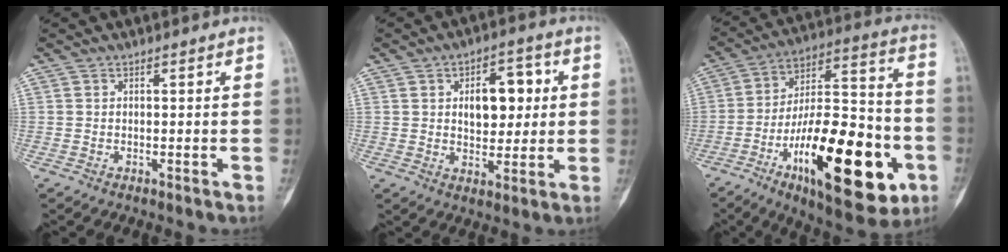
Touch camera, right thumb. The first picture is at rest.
{"total": 9.9, "force": [1.9, 6.0, 7.6], "torque": [-0.068, 0.003, 0.031]}
{"total": 29.3, "force": [-10.6, 11.3, 24.8], "torque": [-0.373, 0.047, -0.159]}